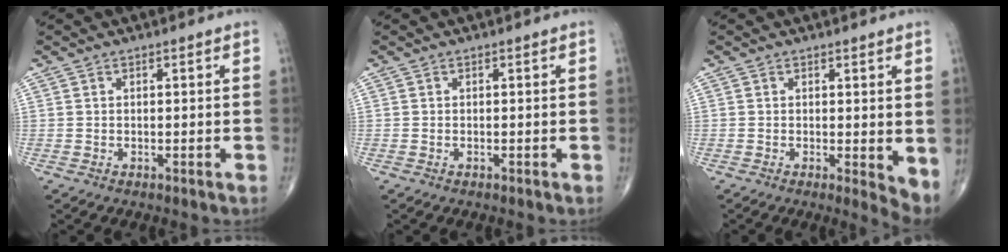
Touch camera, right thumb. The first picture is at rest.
{"total": 0.0}
{"total": 4.0, "force": [0.4, 1.4, 3.7], "torque": [-0.051, -0.012, 0.004]}